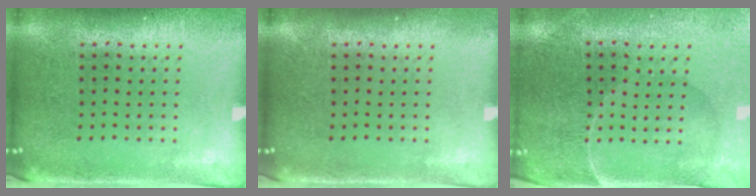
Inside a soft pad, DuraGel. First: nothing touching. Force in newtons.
{"total": 0.0}
{"total": 0.7, "press": 0.6, "slide": 0.4}